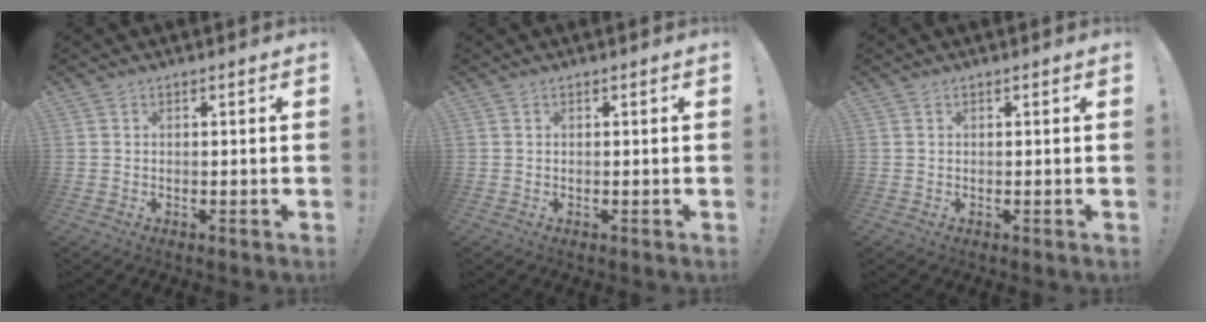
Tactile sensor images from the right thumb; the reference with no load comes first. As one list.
[{"total": 0.0}, {"total": 0.0}]